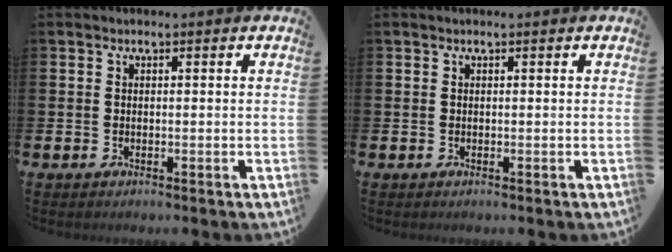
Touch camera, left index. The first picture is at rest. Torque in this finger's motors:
{"motor_torque": [0.14, -0.02, -0.01, -0.01]}